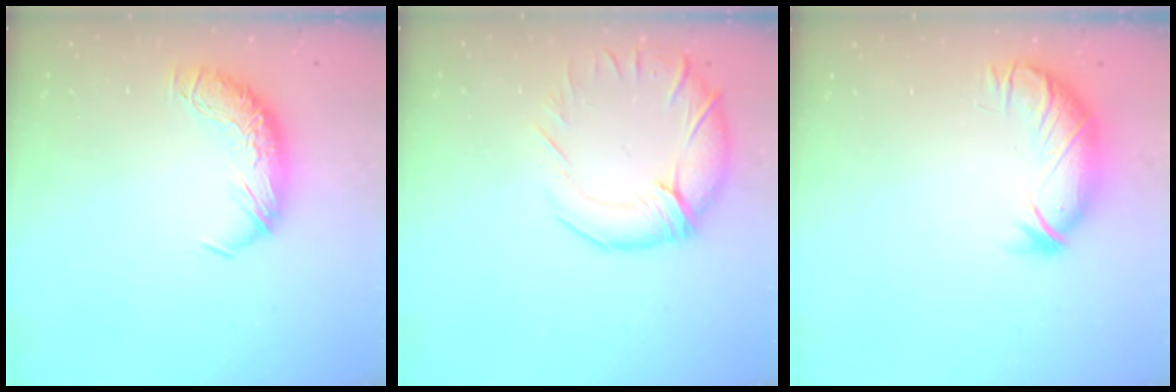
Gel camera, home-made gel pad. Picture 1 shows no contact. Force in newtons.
{"total": 6.1, "press": 4.8, "slide": 3.8}
{"total": 3.8, "press": 3.3, "slide": 1.9}